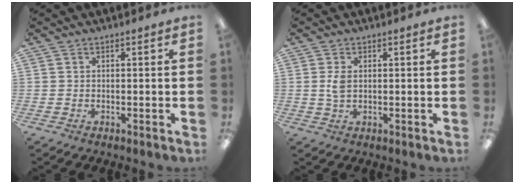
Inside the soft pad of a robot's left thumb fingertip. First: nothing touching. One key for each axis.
{"total": 3.5, "fx": 0.5, "fy": 2.2, "fz": 2.6, "tx": -0.054, "ty": -0.001, "tz": 0.003}